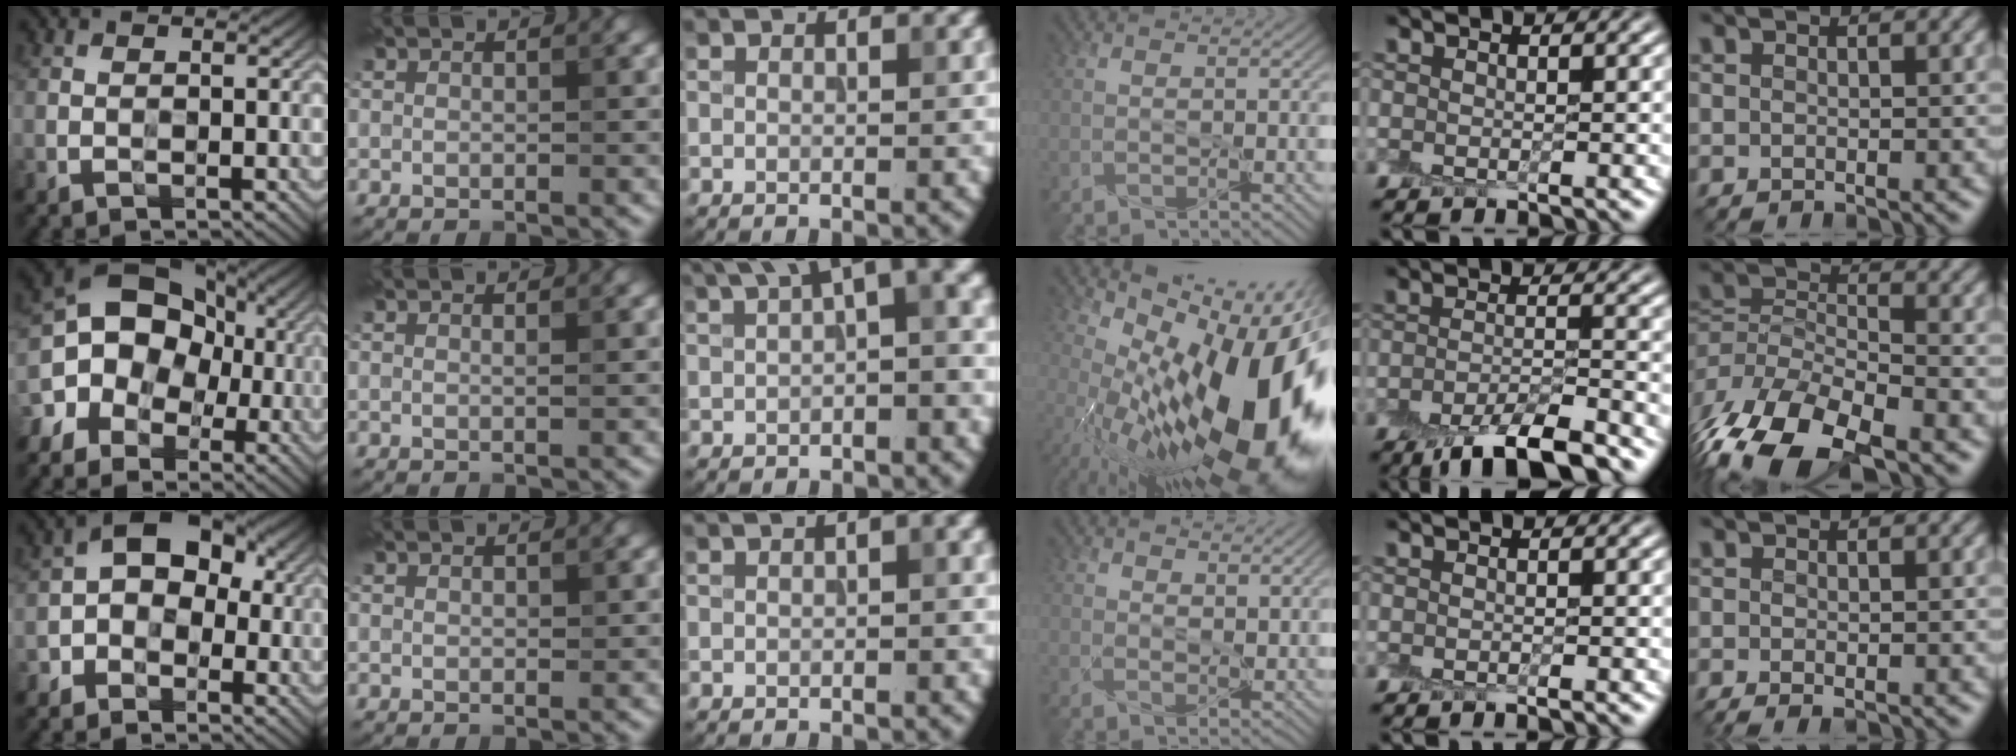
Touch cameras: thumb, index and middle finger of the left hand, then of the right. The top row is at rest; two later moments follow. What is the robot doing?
{"motion": "peel", "object": "cling film"}